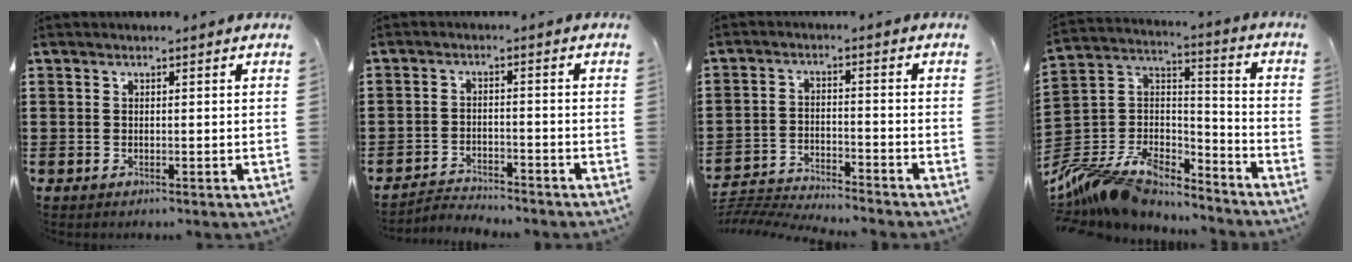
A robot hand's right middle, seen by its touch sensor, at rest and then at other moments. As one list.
[{"total": 2.8, "force": [-2.8, 0.2, 0.2], "torque": [-0.010, 0.003, -0.061]}, {"total": 4.2, "force": [-4.2, 0.2, 0.6], "torque": [-0.029, -0.004, -0.094]}, {"total": 10.4, "force": [-9.1, 4.1, 2.8], "torque": [-0.079, 0.006, -0.184]}]